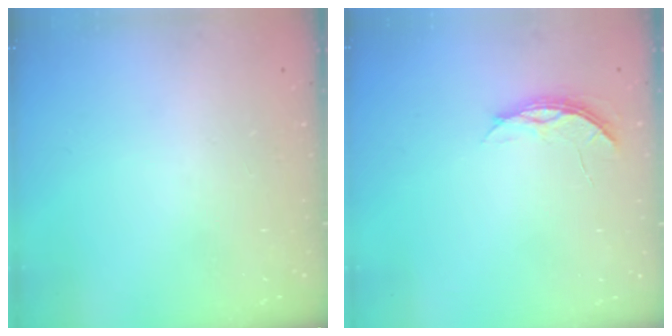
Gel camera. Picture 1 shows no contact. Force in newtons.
{"total": 3.9, "press": 3.9, "slide": 0.4}